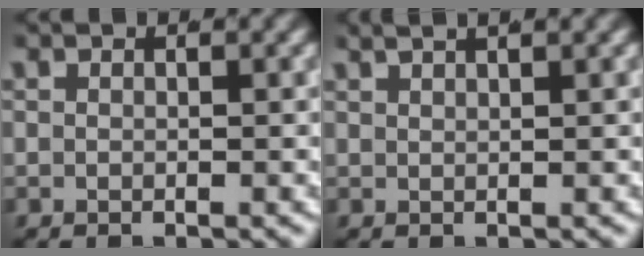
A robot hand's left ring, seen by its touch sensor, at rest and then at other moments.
{"total": 2.6, "force": [2.3, 0.1, 1.3], "torque": [-0.012, 0.009, 0.038]}